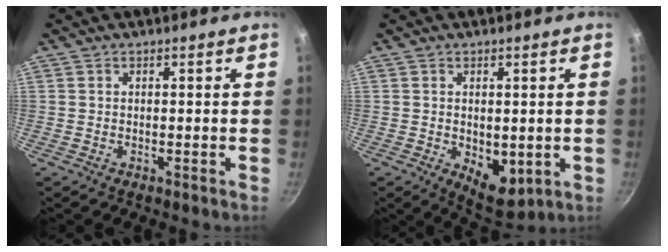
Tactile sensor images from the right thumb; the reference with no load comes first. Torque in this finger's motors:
{"motor_torque": [-0.45, 0.51, 0.03, 0.03, 0.03]}